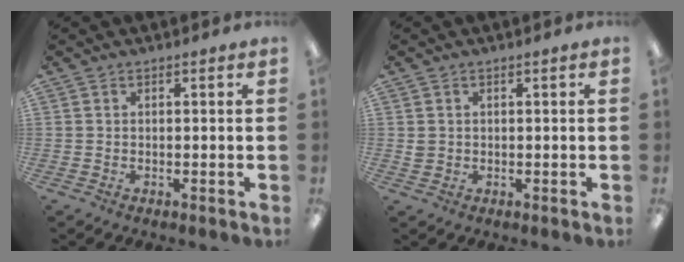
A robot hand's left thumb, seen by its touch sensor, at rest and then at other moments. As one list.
[{"total": 1.3, "force": [0.2, 1.2, 0.5], "torque": [-0.011, 0.004, 0.003]}]